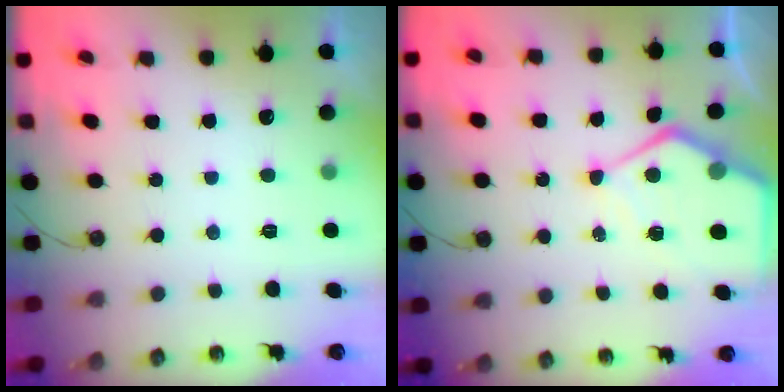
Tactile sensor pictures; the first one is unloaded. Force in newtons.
{"total": 10.8, "press": 10.7, "slide": 1.1}